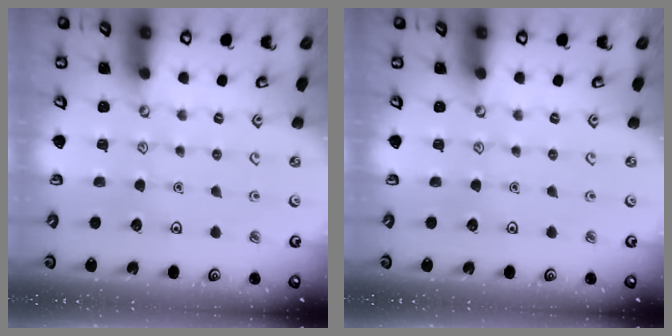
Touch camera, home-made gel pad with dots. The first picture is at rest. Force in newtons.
{"total": 0.0}